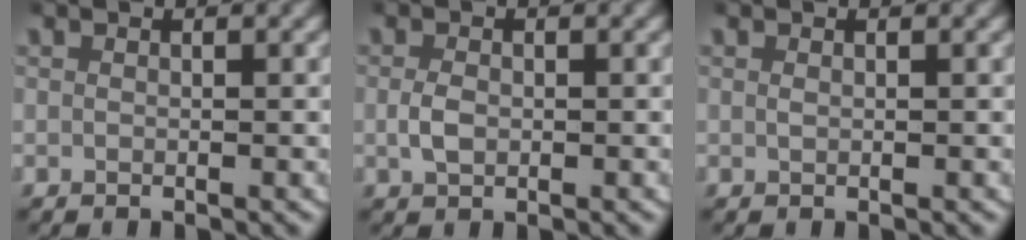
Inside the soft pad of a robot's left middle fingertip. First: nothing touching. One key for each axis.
{"total": 1.6, "fx": -0.2, "fy": 1.1, "fz": 1.2, "tx": -0.029, "ty": -0.003, "tz": 0.000}
{"total": 0.0}